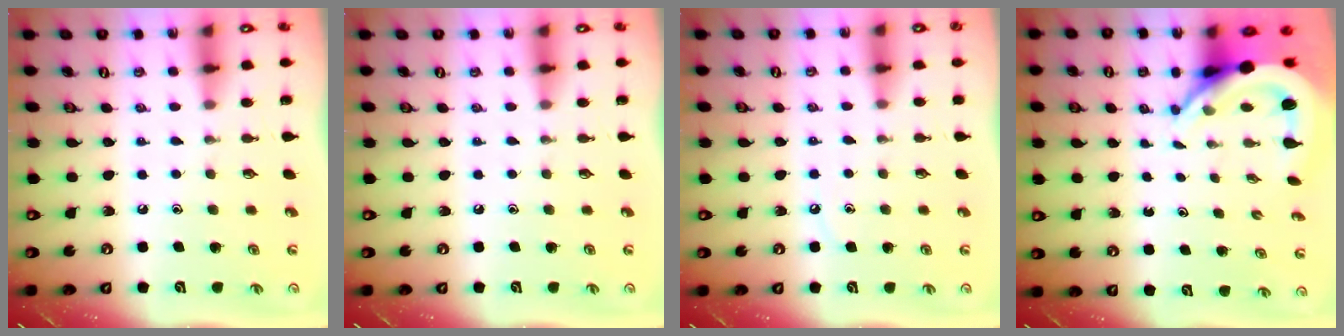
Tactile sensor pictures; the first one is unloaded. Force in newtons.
{"total": 0.0}
{"total": 4.4, "press": 4.3, "slide": 0.7}
{"total": 7.1, "press": 7.0, "slide": 1.1}